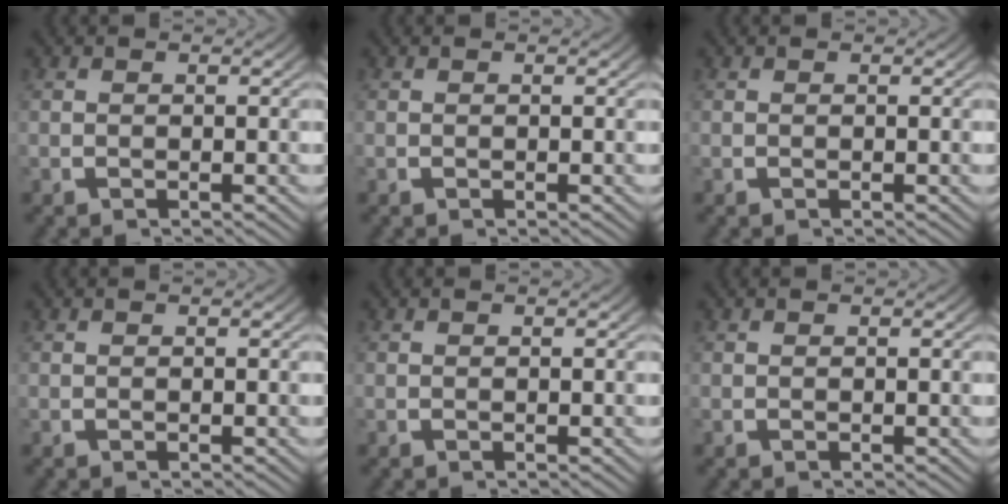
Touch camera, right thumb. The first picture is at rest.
{"total": 0.0}
{"total": 0.0}
{"total": 0.0}
{"total": 0.0}
{"total": 0.0}